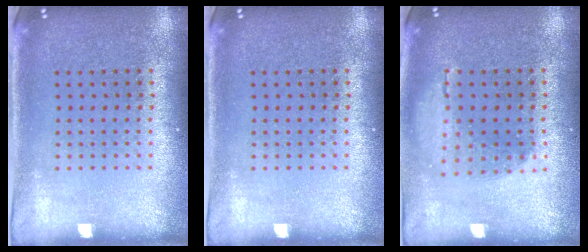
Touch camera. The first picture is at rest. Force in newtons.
{"total": 0.0}
{"total": 1.2, "press": 1.2, "slide": 0.3}